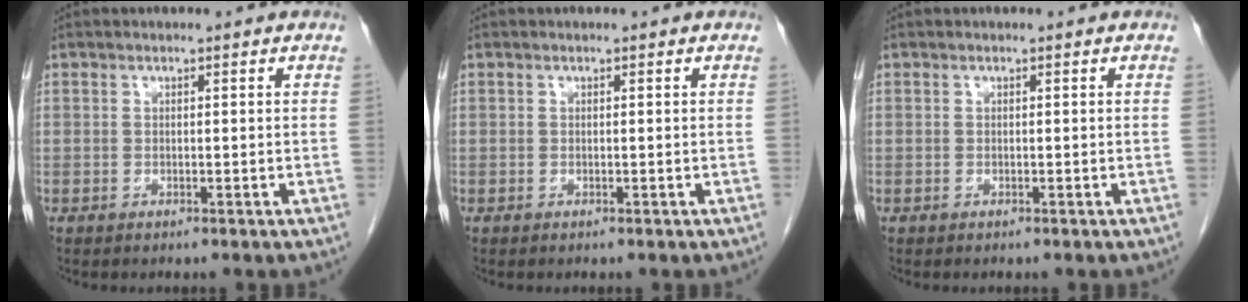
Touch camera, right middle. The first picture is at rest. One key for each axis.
{"total": 0.0}
{"total": 0.0}